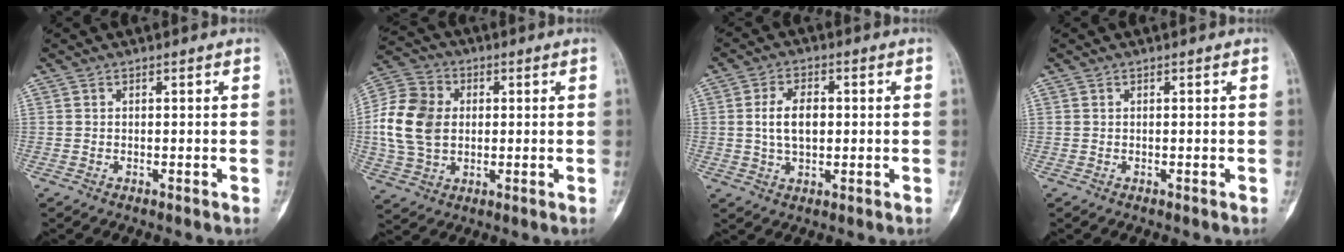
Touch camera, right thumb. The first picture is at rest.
{"total": 13.8, "force": [0.6, 10.4, 9.1], "torque": [-0.165, 0.012, 0.010]}
{"total": 6.9, "force": [0.4, 4.2, 5.5], "torque": [-0.094, 0.007, 0.007]}
{"total": 0.0}